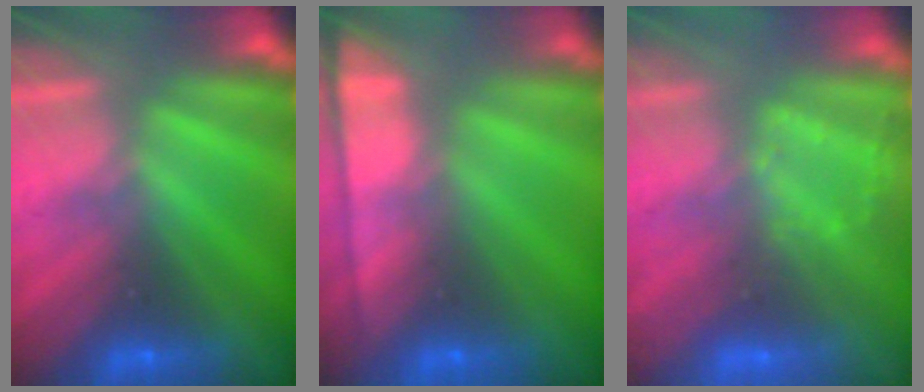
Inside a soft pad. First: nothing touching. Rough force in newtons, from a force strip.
{"total": 8.2}
{"total": 2.9}